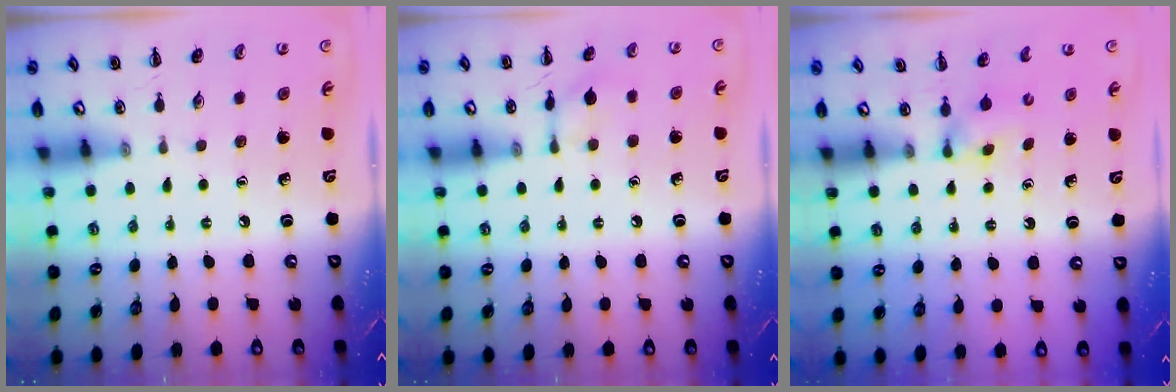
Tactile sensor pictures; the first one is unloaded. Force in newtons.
{"total": 7.7, "press": 7.6, "slide": 0.4}
{"total": 2.3, "press": 2.1, "slide": 1.0}